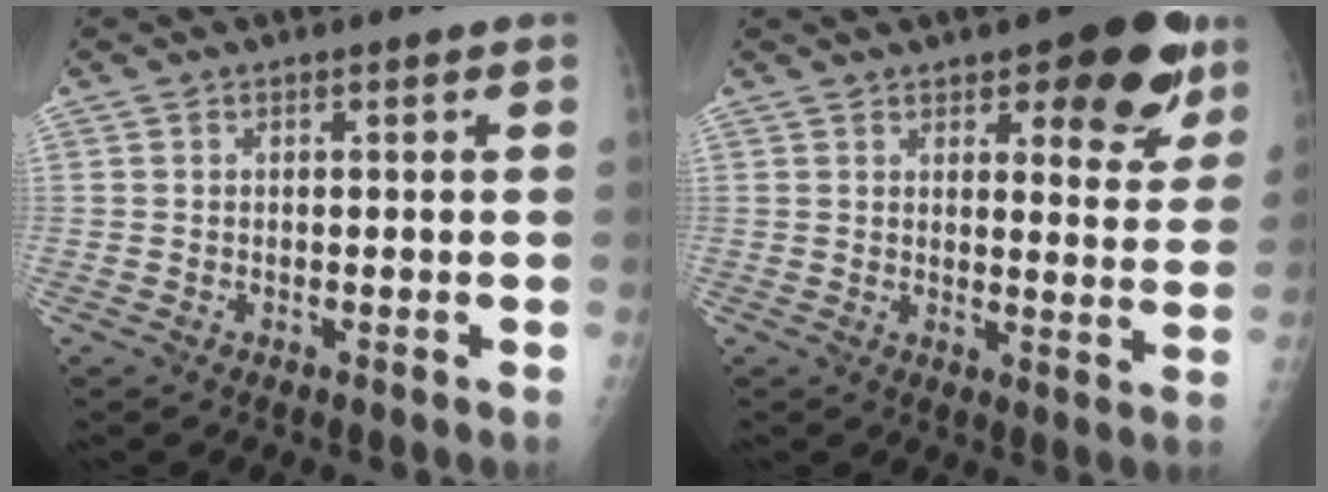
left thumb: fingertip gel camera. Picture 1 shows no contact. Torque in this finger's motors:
{"motor_torque": [0.01, 0.11, 0.01, -0.10, 0.14]}